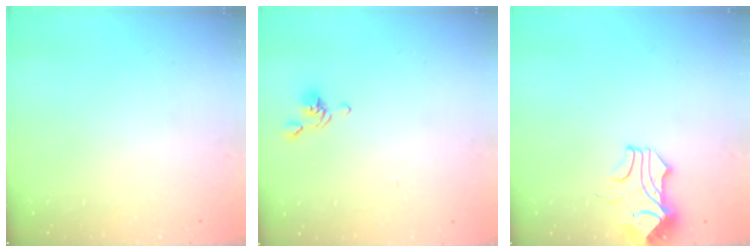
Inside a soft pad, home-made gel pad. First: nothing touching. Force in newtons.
{"total": 2.1, "press": 2.0, "slide": 0.7}
{"total": 1.9, "press": 1.8, "slide": 0.7}